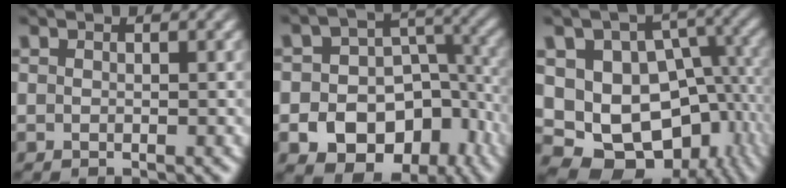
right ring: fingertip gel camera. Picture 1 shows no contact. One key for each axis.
{"total": 14.0, "fx": -4.7, "fy": 11.2, "fz": 7.0, "tx": -0.118, "ty": -0.062, "tz": -0.058}
{"total": 20.2, "fx": -4.5, "fy": 16.5, "fz": 10.8, "tx": -0.225, "ty": -0.101, "tz": -0.045}